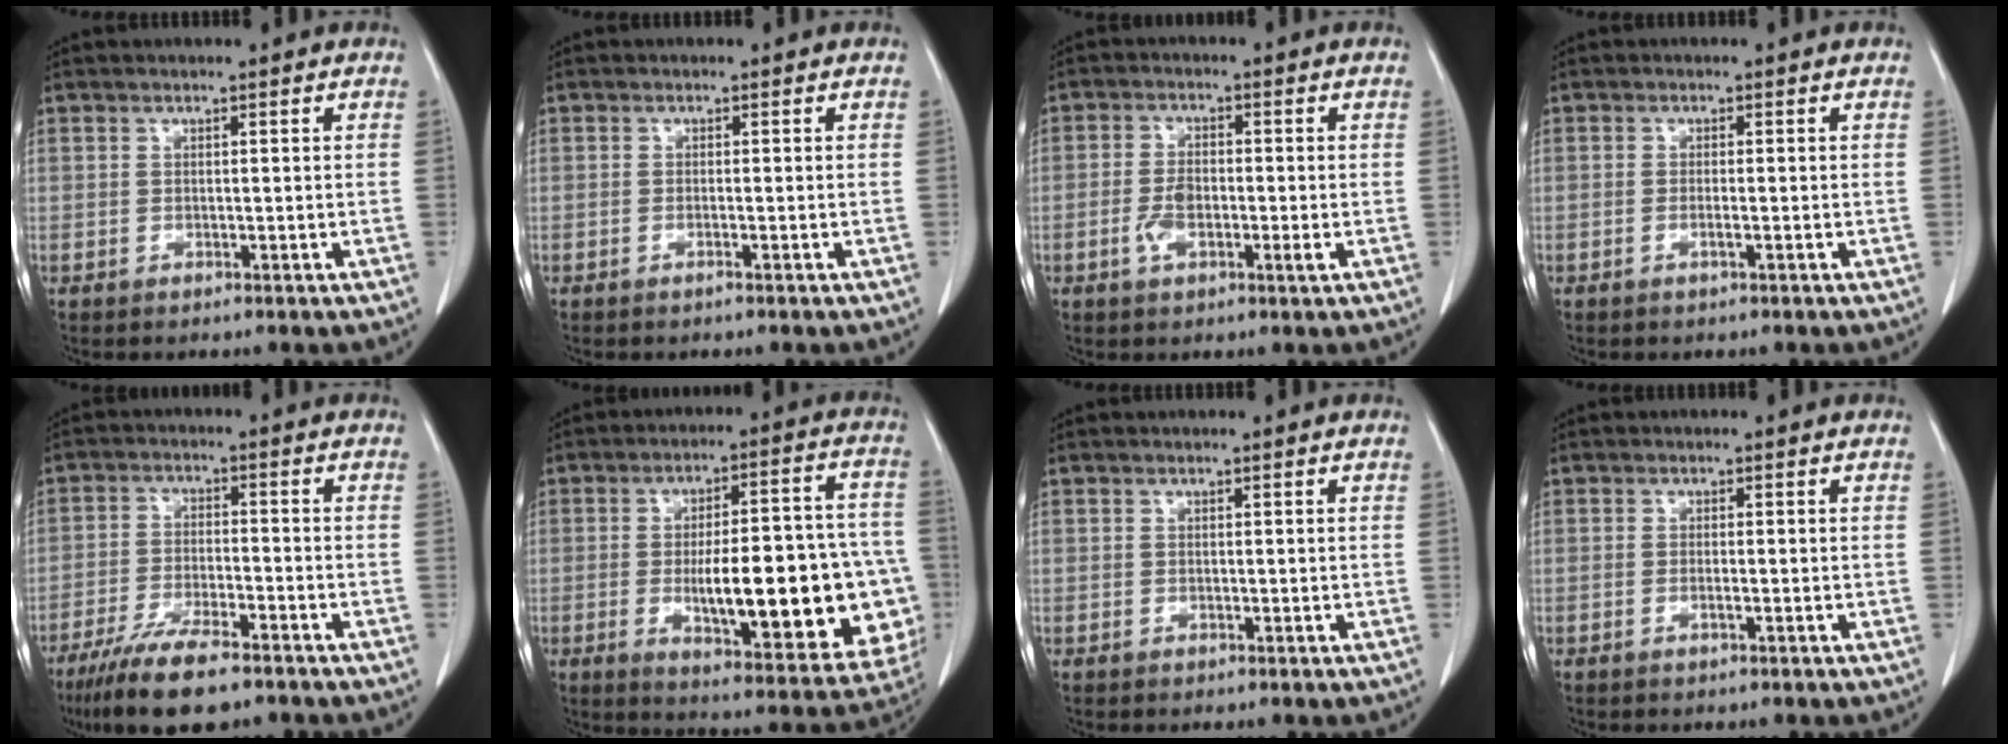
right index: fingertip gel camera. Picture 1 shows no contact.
{"total": 0.5, "force": [-0.3, -0.1, 0.4], "torque": [-0.008, 0.001, -0.005]}
{"total": 4.5, "force": [-1.0, 1.7, 4.1], "torque": [-0.082, 0.004, -0.018]}
{"total": 1.0, "force": [-0.4, 0.1, 0.9], "torque": [-0.020, -0.001, -0.006]}
{"total": 11.1, "force": [-8.3, 2.1, 7.0], "torque": [-0.123, -0.025, -0.139]}
{"total": 24.6, "force": [-4.2, 6.5, 23.3], "torque": [-0.255, 0.020, -0.035]}
{"total": 0.0}
{"total": 0.8, "force": [-0.3, 0.0, 0.7], "torque": [-0.016, -0.001, -0.003]}